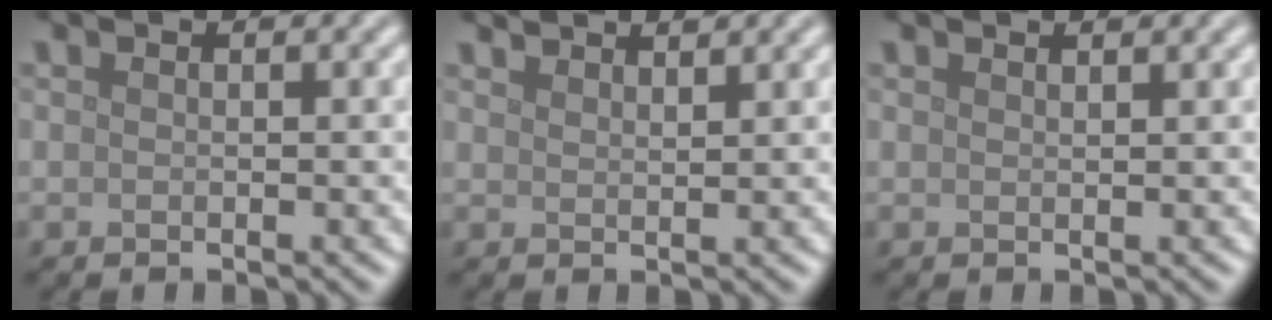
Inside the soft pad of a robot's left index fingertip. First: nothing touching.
{"total": 2.5, "force": [2.3, 0.4, 0.7], "torque": [-0.005, 0.007, 0.032]}
{"total": 1.2, "force": [1.1, 0.2, 0.4], "torque": [-0.001, -0.001, 0.010]}